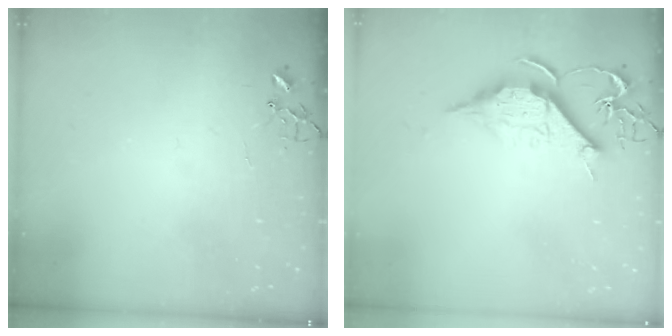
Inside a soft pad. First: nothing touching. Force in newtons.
{"total": 11.7, "press": 11.7, "slide": 0.9}